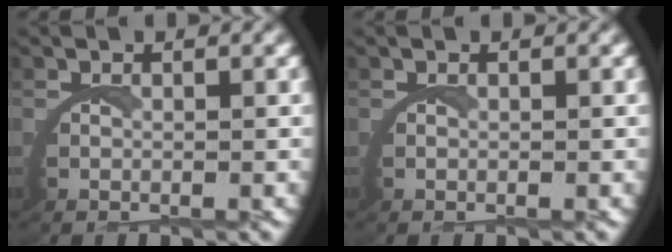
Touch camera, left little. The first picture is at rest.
{"total": 0.0}